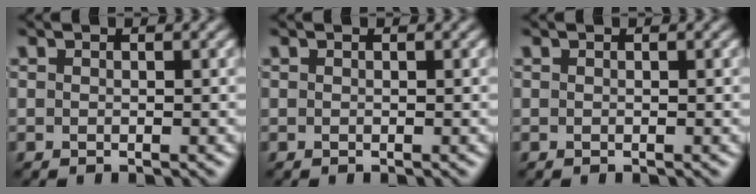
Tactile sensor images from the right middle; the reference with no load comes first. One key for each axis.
{"total": 0.0}
{"total": 0.0}